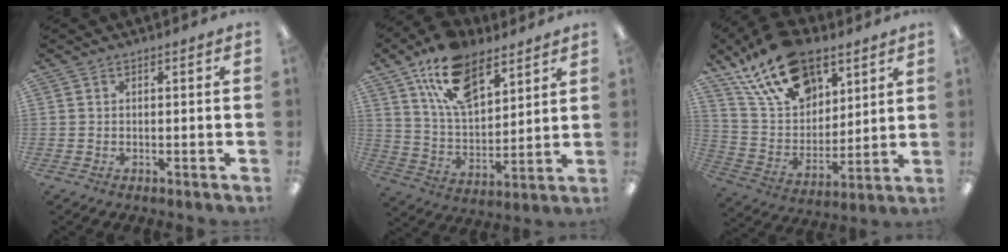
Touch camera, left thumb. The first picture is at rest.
{"total": 16.6, "force": [10.6, 8.5, 9.5], "torque": [-0.167, -0.039, 0.193]}
{"total": 21.2, "force": [13.8, 12.0, 10.7], "torque": [-0.191, -0.064, 0.251]}